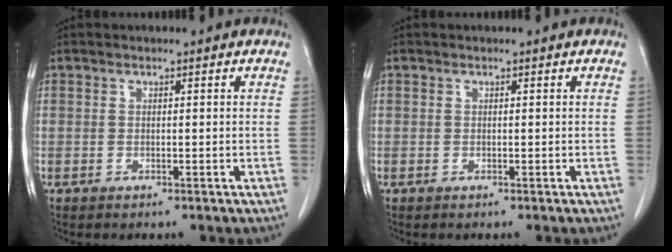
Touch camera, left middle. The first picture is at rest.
{"total": 0.0}